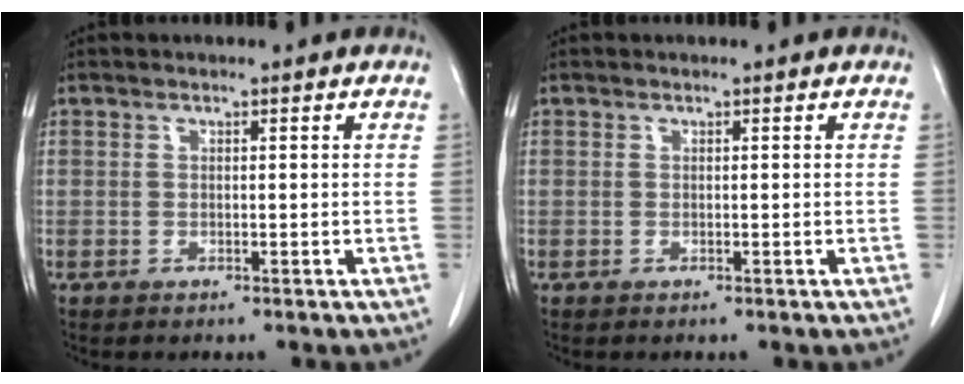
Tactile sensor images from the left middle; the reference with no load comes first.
{"total": 0.0}